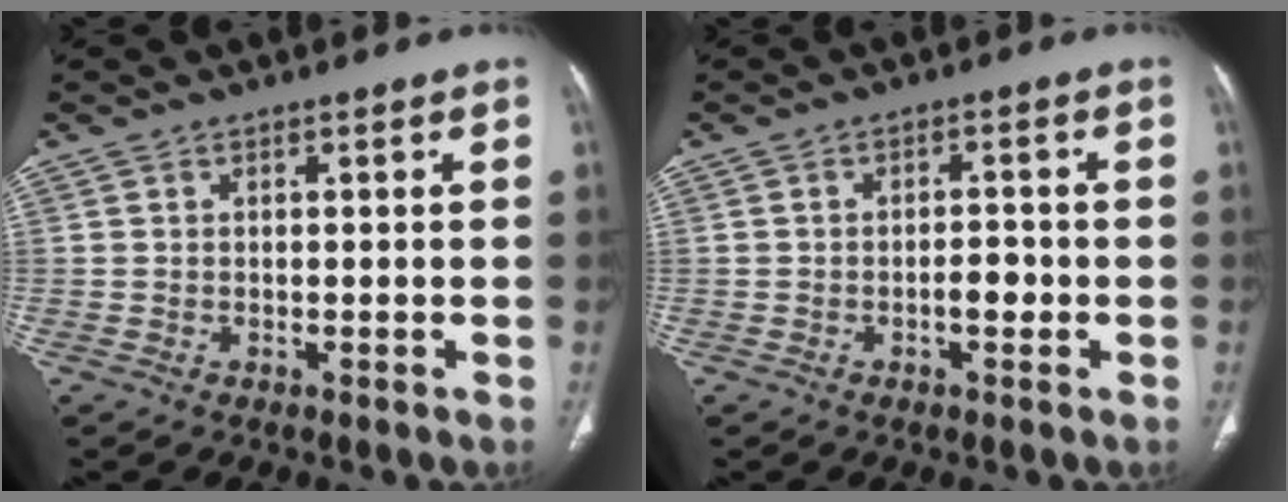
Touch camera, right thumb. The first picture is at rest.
{"total": 3.0, "force": [-1.0, 1.5, 2.4], "torque": [-0.031, 0.009, -0.017]}